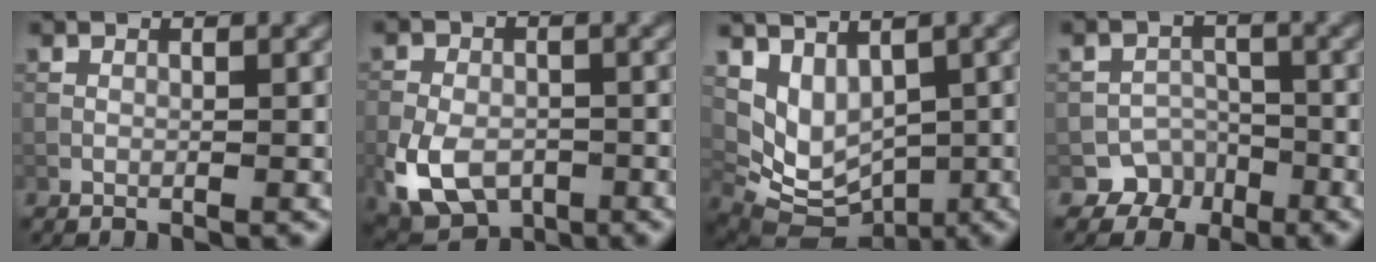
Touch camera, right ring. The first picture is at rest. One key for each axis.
{"total": 7.8, "fx": -2.9, "fy": 5.2, "fz": 5.1, "tx": -0.115, "ty": -0.019, "tz": -0.054}
{"total": 6.1, "fx": 1.9, "fy": 4.3, "fz": 3.9, "tx": -0.066, "ty": -0.008, "tz": 0.060}
{"total": 3.5, "fx": -2.2, "fy": 2.7, "fz": 0.3, "tx": 0.020, "ty": 0.003, "tz": -0.026}